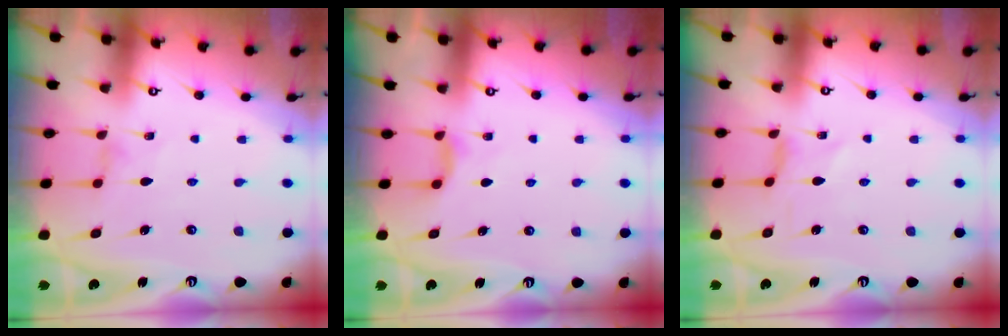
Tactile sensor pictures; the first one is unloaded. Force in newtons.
{"total": 5.3, "press": 5.2, "slide": 0.7}
{"total": 0.0}